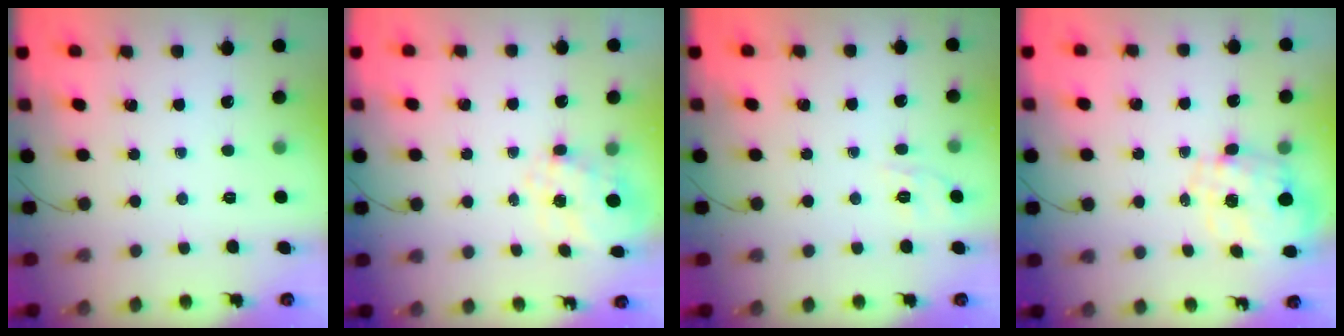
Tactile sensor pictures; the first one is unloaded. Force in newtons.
{"total": 6.7, "press": 6.7, "slide": 0.6}
{"total": 1.9, "press": 0.8, "slide": 1.6}
{"total": 2.7, "press": 2.5, "slide": 1.0}